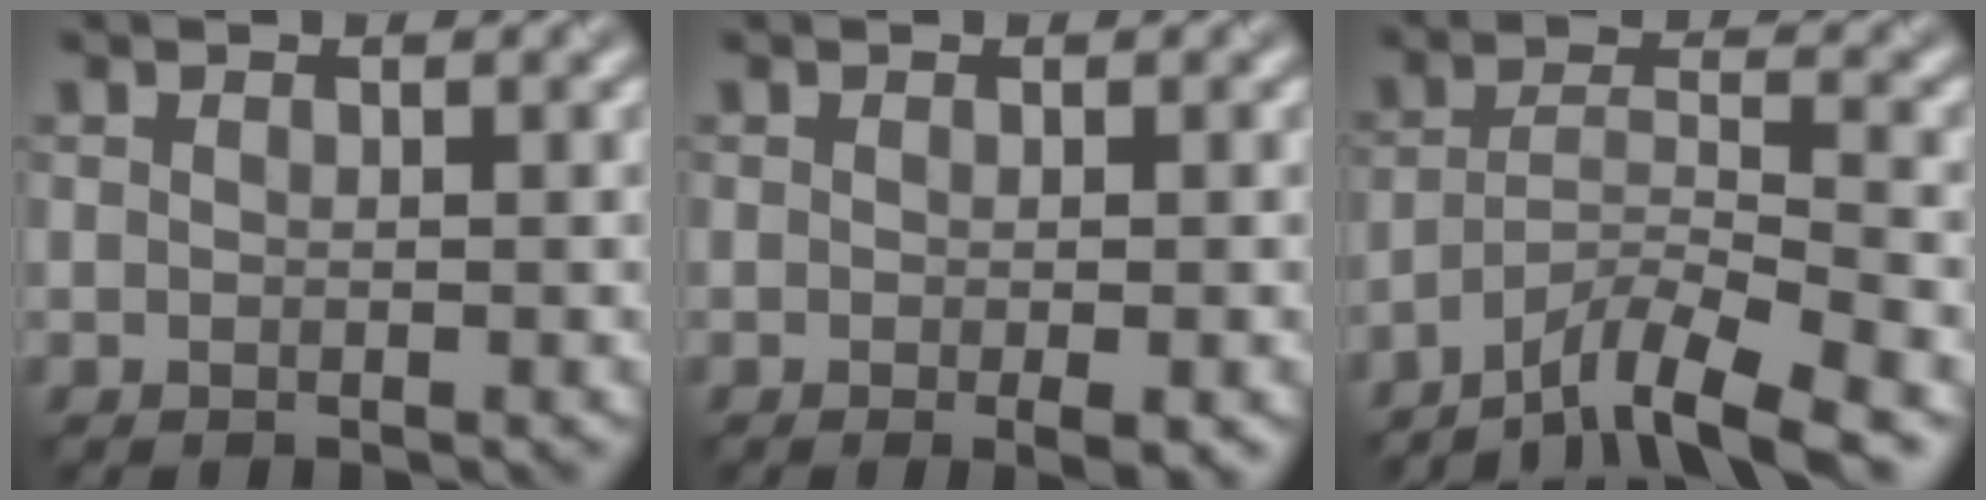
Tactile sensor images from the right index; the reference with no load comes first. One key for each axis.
{"total": 1.6, "fx": -0.6, "fy": 0.2, "fz": 1.5, "tx": -0.021, "ty": -0.007, "tz": -0.007}
{"total": 7.1, "fx": -5.4, "fy": 1.2, "fz": 4.4, "tx": -0.062, "ty": 0.002, "tz": -0.102}